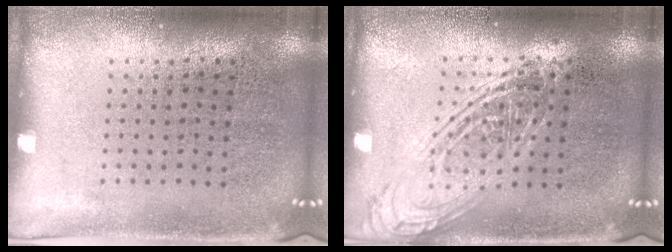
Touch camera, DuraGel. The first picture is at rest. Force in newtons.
{"total": 2.4, "press": 2.4, "slide": 0.2}